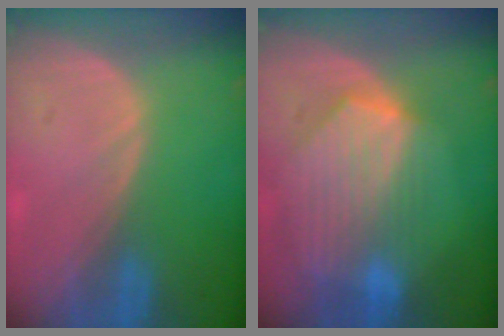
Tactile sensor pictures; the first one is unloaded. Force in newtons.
{"total": 9.0, "press": 8.0, "slide": 4.0}